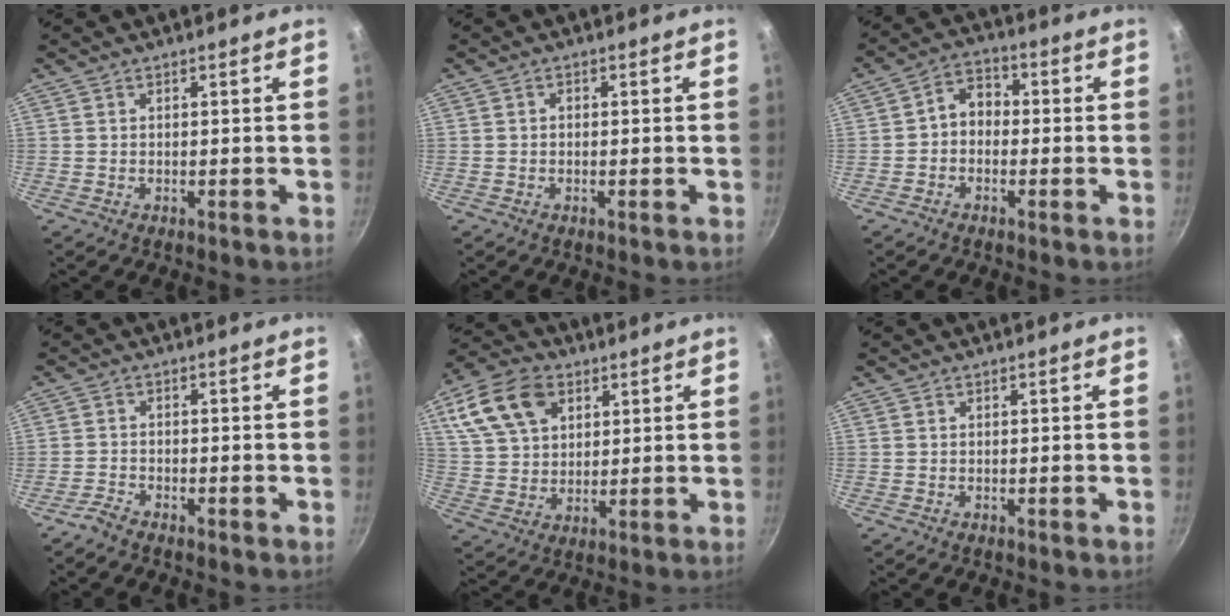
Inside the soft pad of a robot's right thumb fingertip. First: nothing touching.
{"total": 0.8, "force": [-0.1, 0.6, 0.4], "torque": [-0.008, 0.006, -0.001]}
{"total": 5.3, "force": [-0.8, 4.1, 3.2], "torque": [-0.031, 0.025, -0.029]}
{"total": 2.1, "force": [-1.9, 0.4, 0.6], "torque": [-0.023, 0.018, -0.041]}
{"total": 14.3, "force": [6.2, 9.8, 8.3], "torque": [-0.137, -0.004, 0.114]}
{"total": 0.0}